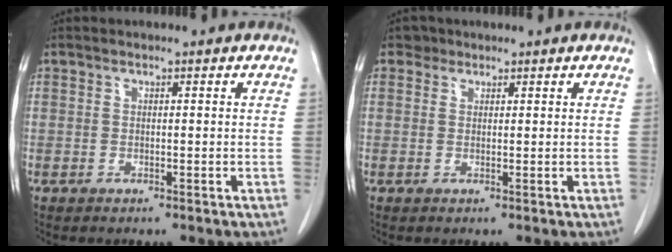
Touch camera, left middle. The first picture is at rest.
{"total": 1.4, "force": [0.9, 1.0, -0.1], "torque": [0.009, 0.004, 0.010]}